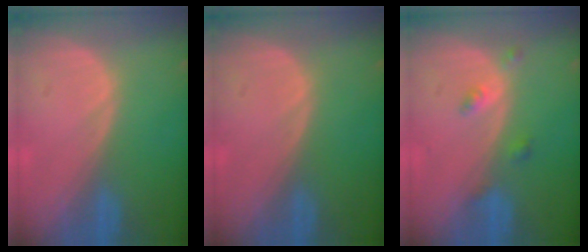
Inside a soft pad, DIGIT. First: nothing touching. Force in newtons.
{"total": 0.0}
{"total": 2.5, "press": 2.5, "slide": 0.2}